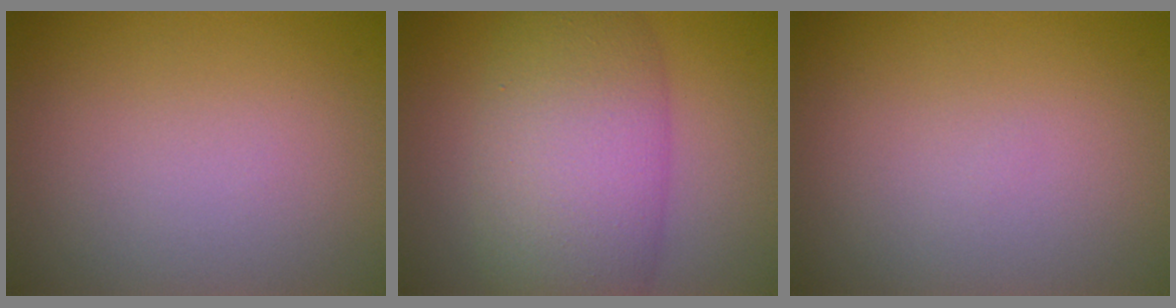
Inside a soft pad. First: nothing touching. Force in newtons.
{"total": 9.3, "press": 9.3, "slide": 0.3}
{"total": 0.0}